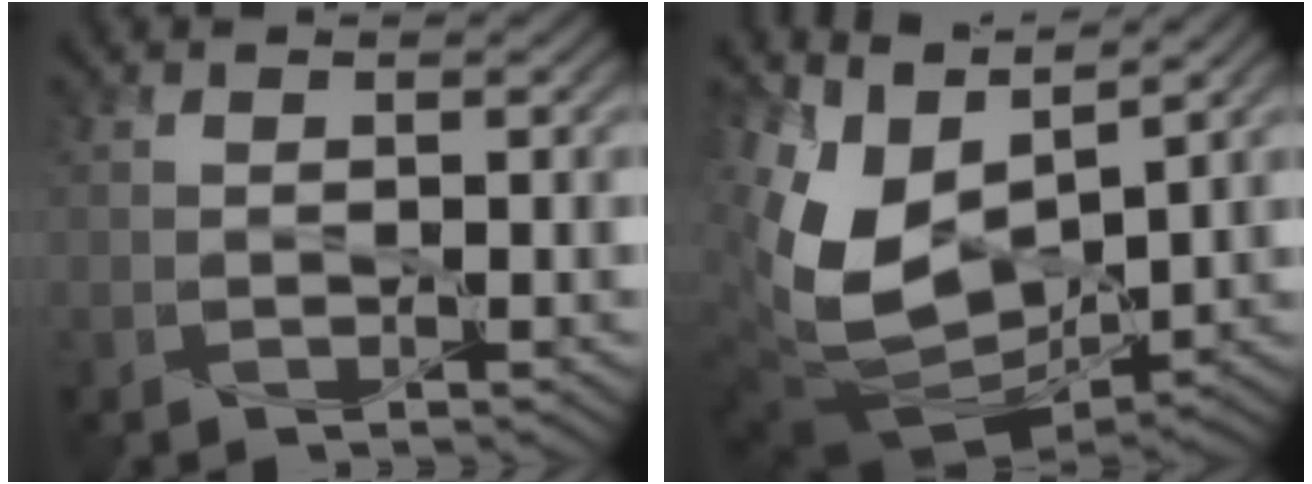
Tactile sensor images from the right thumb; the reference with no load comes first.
{"total": 14.3, "force": [3.4, 9.0, 10.6], "torque": [-0.261, -0.006, 0.075]}